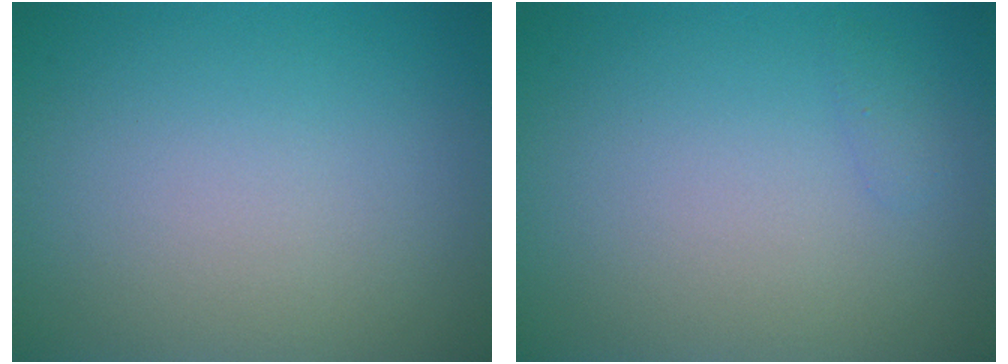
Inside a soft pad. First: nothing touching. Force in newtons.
{"total": 0.6, "press": 0.6, "slide": 0.0}